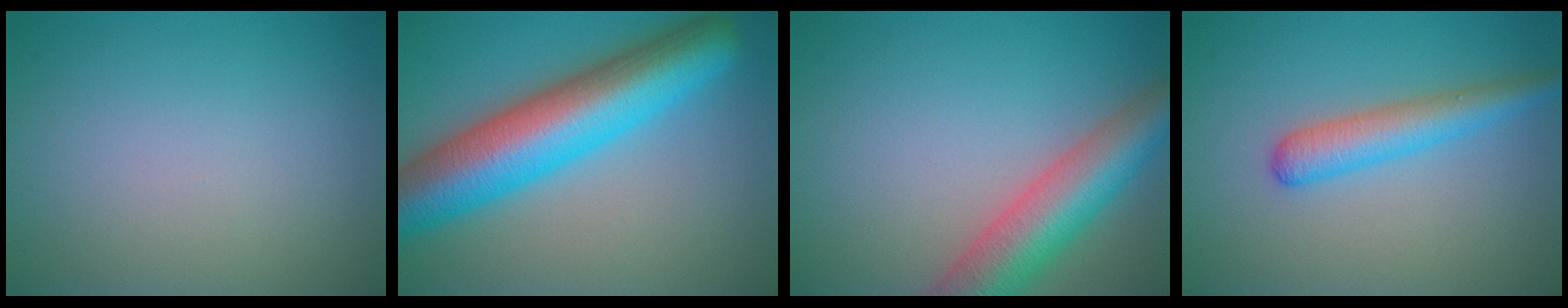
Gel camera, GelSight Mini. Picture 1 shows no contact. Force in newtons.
{"total": 11.6, "press": 11.6, "slide": 0.4}
{"total": 7.5, "press": 7.5, "slide": 0.3}
{"total": 3.5, "press": 3.5, "slide": 0.1}